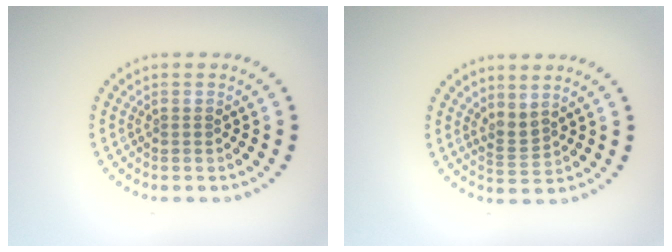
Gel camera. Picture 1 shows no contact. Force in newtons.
{"total": 1.8, "press": 1.3, "slide": 1.3}